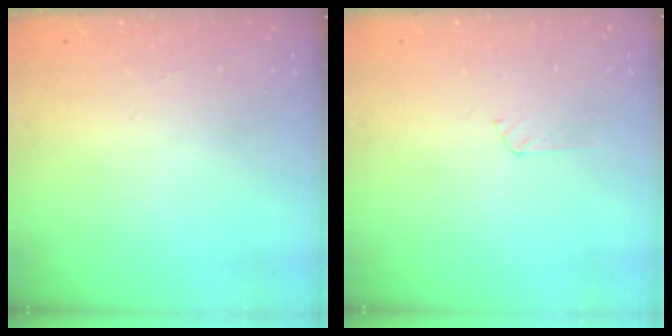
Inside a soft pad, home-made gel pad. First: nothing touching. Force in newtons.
{"total": 3.0, "press": 3.0, "slide": 0.3}